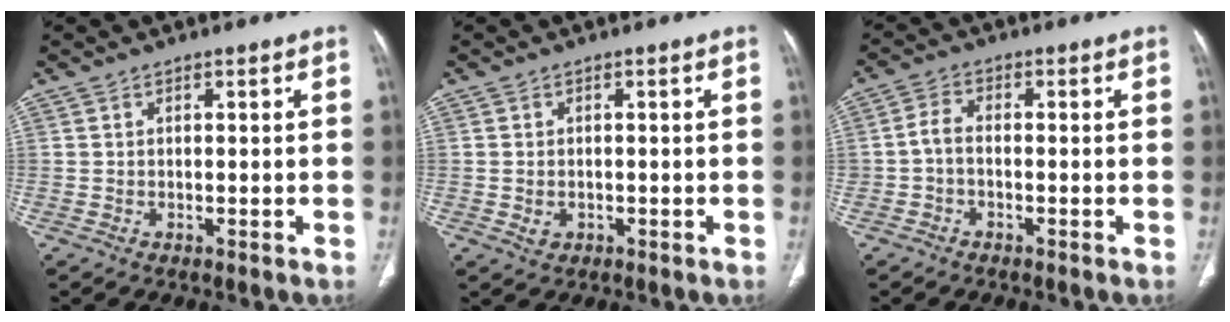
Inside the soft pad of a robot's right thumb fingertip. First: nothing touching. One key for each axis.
{"total": 2.1, "fx": -0.4, "fy": 1.7, "fz": 1.1, "tx": -0.017, "ty": 0.002, "tz": 0.000}
{"total": 3.0, "fx": -0.9, "fy": 1.9, "fz": 2.2, "tx": -0.043, "ty": 0.016, "tz": -0.023}